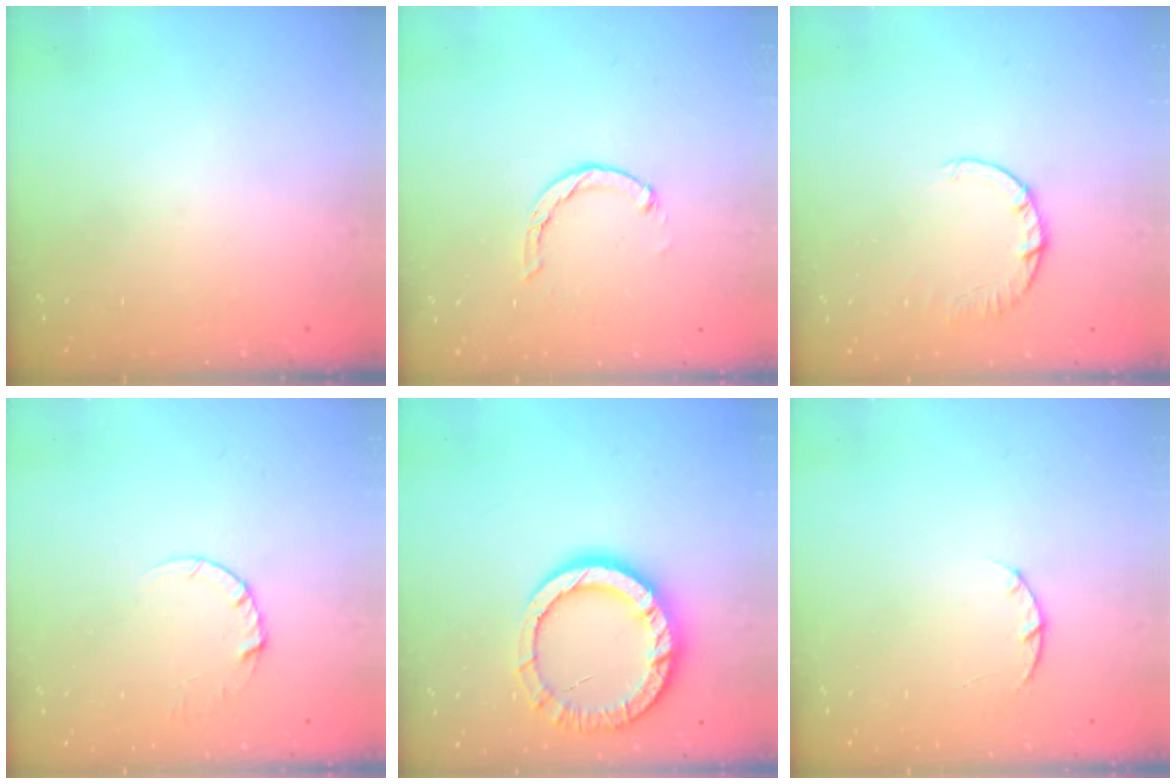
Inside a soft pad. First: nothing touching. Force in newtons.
{"total": 2.0, "press": 2.0, "slide": 0.4}
{"total": 2.4, "press": 2.4, "slide": 0.2}
{"total": 2.7, "press": 2.7, "slide": 0.2}
{"total": 14.2, "press": 14.1, "slide": 1.4}
{"total": 2.9, "press": 2.9, "slide": 0.5}